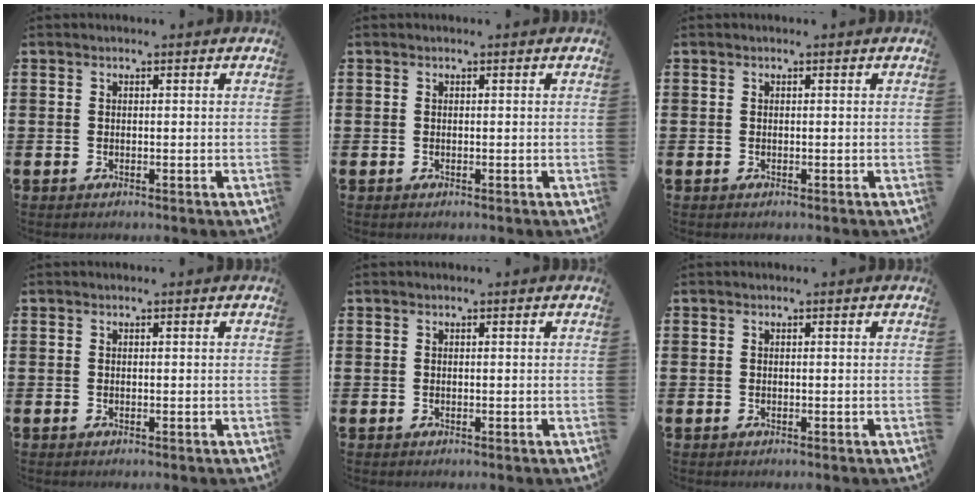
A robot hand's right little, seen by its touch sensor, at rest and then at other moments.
{"total": 0.0}
{"total": 0.0}
{"total": 0.0}
{"total": 0.0}
{"total": 0.0}